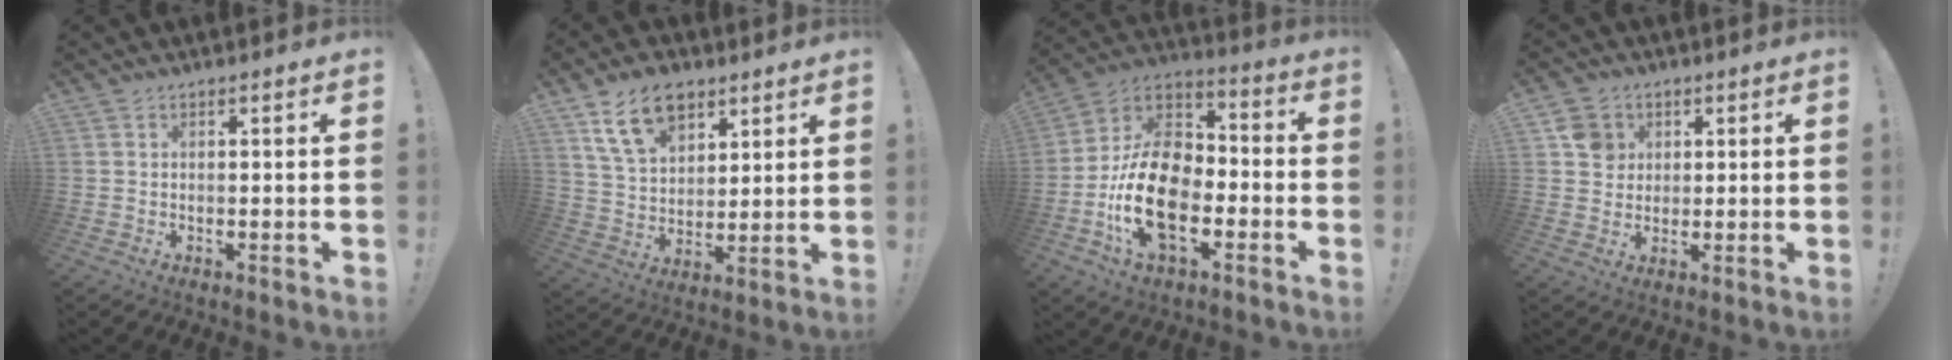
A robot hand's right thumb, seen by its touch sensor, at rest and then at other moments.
{"total": 13.8, "force": [7.9, 8.8, 7.1], "torque": [-0.117, -0.028, 0.151]}
{"total": 21.1, "force": [-6.3, 13.2, 15.2], "torque": [-0.284, 0.033, -0.100]}
{"total": 7.0, "force": [2.5, 6.3, 1.7], "torque": [-0.009, -0.002, 0.048]}